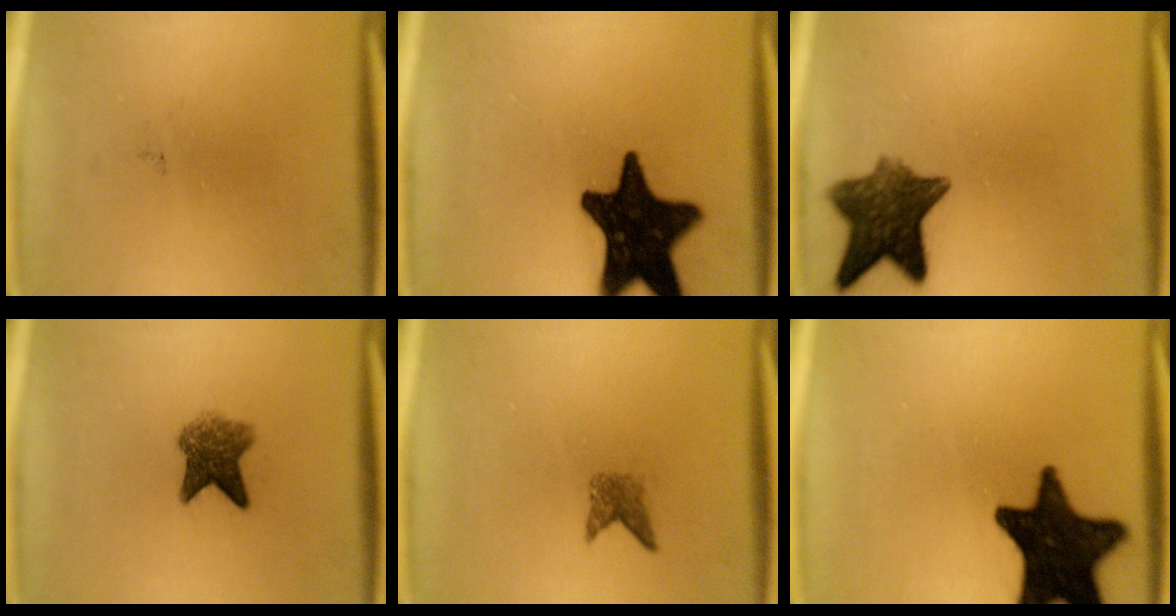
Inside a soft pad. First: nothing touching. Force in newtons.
{"total": 19.2}
{"total": 9.7}
{"total": 5.5}
{"total": 1.9}
{"total": 17.8}